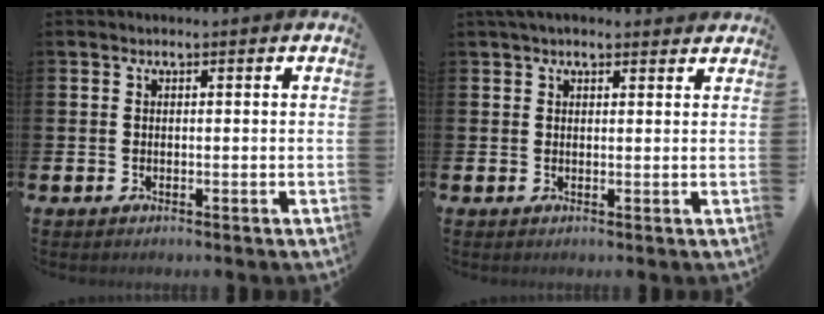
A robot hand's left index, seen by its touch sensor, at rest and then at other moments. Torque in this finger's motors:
{"motor_torque": [1.12, -1.02, 0.30, 0.21]}